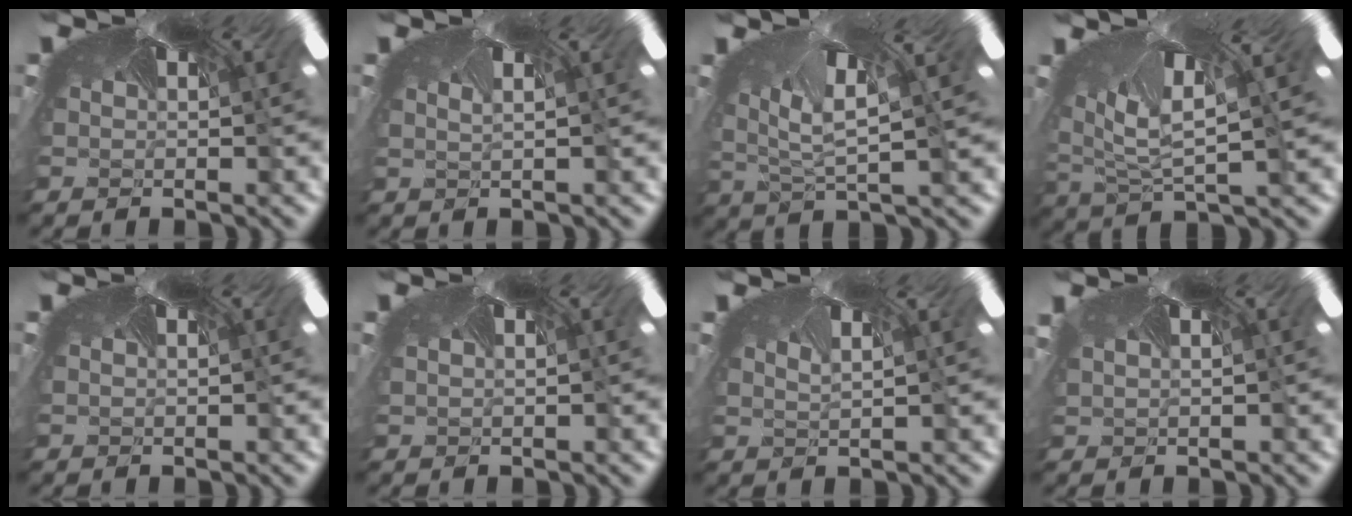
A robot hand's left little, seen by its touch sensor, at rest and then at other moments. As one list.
[{"total": 1.9, "force": [-1.7, 0.2, 0.6], "torque": [-0.017, -0.027, -0.012]}, {"total": 3.8, "force": [-3.7, -0.3, -0.5], "torque": [-0.031, -0.076, -0.030]}, {"total": 4.7, "force": [-4.6, -0.1, -0.9], "torque": [-0.023, -0.089, -0.044]}, {"total": 0.0}, {"total": 0.6, "force": [-0.5, -0.2, -0.1], "torque": [0.001, -0.009, -0.002]}, {"total": 2.1, "force": [-1.9, 0.3, 0.8], "torque": [-0.014, -0.030, -0.016]}, {"total": 1.0, "force": [-0.9, -0.3, -0.4], "torque": [0.005, -0.018, -0.005]}]